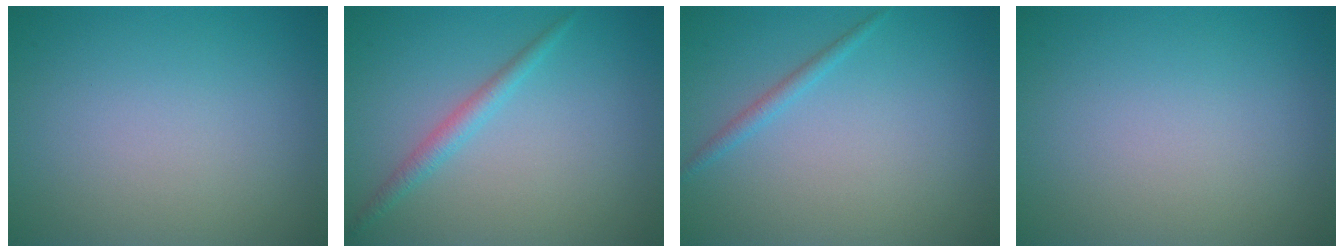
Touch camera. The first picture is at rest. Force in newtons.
{"total": 1.7, "press": 1.7, "slide": 0.1}
{"total": 1.0, "press": 1.0, "slide": 0.1}
{"total": 0.0}